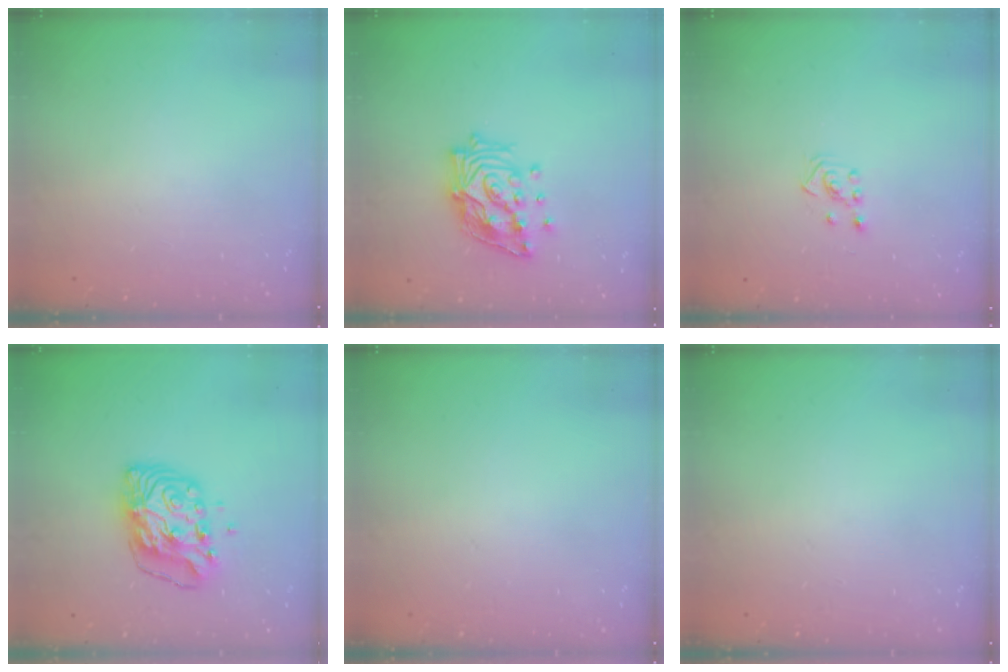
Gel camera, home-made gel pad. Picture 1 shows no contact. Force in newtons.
{"total": 16.7, "press": 16.7, "slide": 1.2}
{"total": 2.3, "press": 2.2, "slide": 0.7}
{"total": 10.5, "press": 10.4, "slide": 1.7}
{"total": 0.0}
{"total": 0.0}